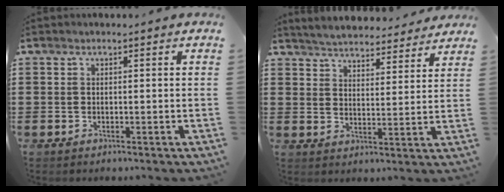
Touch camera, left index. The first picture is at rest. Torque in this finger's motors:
{"motor_torque": [0.63, -1.51, -0.24, -0.21]}